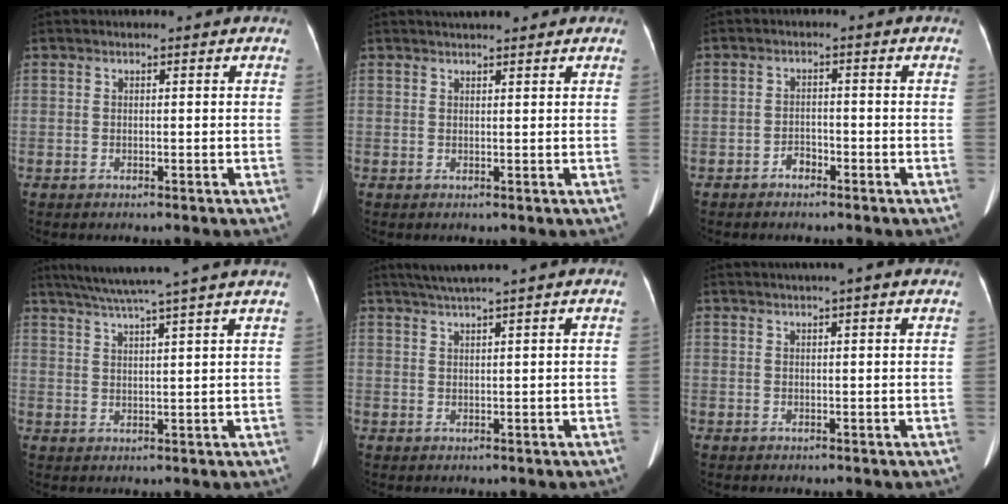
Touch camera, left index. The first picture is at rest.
{"total": 4.2, "force": [3.6, 0.6, 2.1], "torque": [-0.025, 0.023, 0.052]}
{"total": 1.9, "force": [-1.4, 1.0, 0.7], "torque": [-0.011, 0.004, -0.023]}
{"total": 12.5, "force": [10.5, -1.9, 6.5], "torque": [-0.111, 0.012, 0.143]}
{"total": 4.3, "force": [3.4, -1.2, 2.2], "torque": [-0.041, 0.014, 0.067]}
{"total": 4.0, "force": [3.1, 0.0, 2.6], "torque": [-0.036, 0.027, 0.043]}